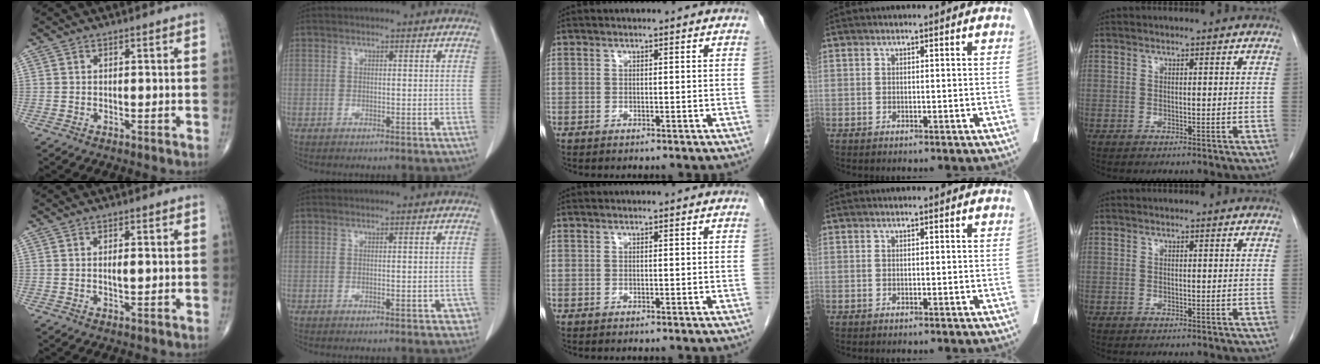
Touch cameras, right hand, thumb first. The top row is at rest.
{"thumb": {"total": 2.2, "force": [0.3, 0.8, 2.1], "torque": [-0.035, -0.002, 0.004]}, "index": {"total": 2.9, "force": [-1.2, 1.3, 2.3], "torque": [-0.010, 0.007, -0.009]}}